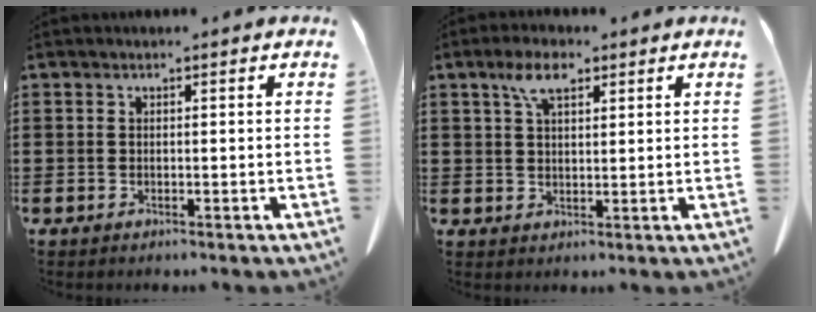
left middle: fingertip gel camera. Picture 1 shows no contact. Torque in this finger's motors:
{"motor_torque": [1.01, 0.68, 0.19, 0.01]}